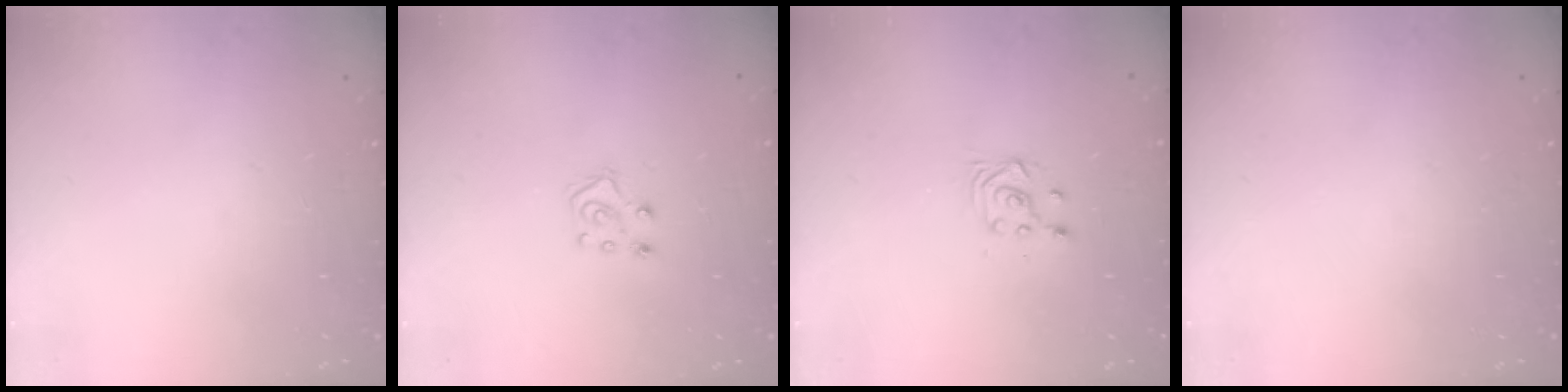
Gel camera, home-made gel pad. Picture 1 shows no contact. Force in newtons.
{"total": 6.8, "press": 6.8, "slide": 0.4}
{"total": 4.1, "press": 4.0, "slide": 1.0}
{"total": 0.0}